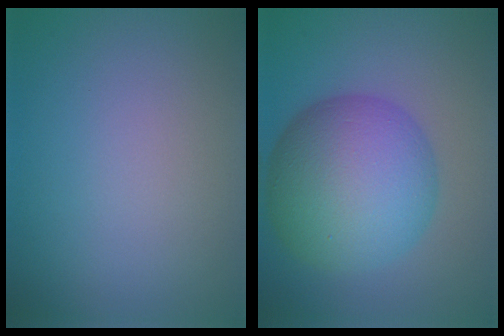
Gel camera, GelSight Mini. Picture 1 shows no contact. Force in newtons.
{"total": 10.7, "press": 10.7, "slide": 0.2}